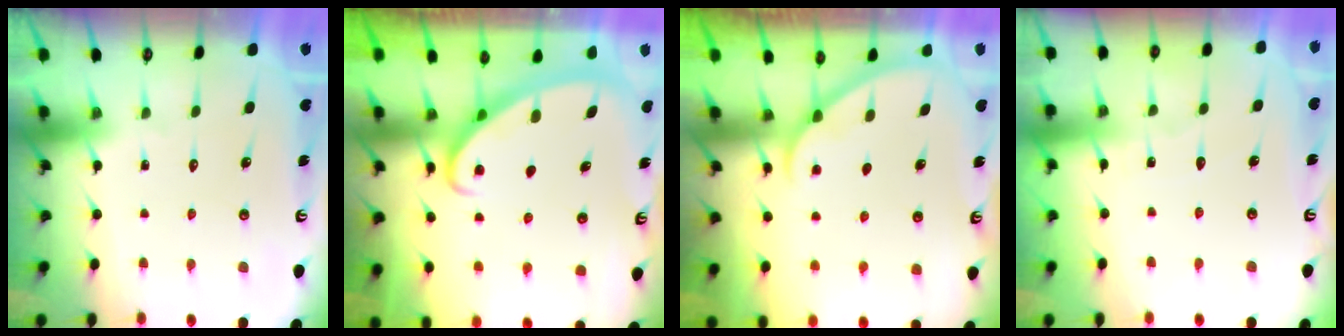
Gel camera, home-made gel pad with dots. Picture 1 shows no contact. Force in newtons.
{"total": 2.8, "press": 2.8, "slide": 0.4}
{"total": 2.1, "press": 2.0, "slide": 0.3}
{"total": 2.3, "press": 2.3, "slide": 0.1}